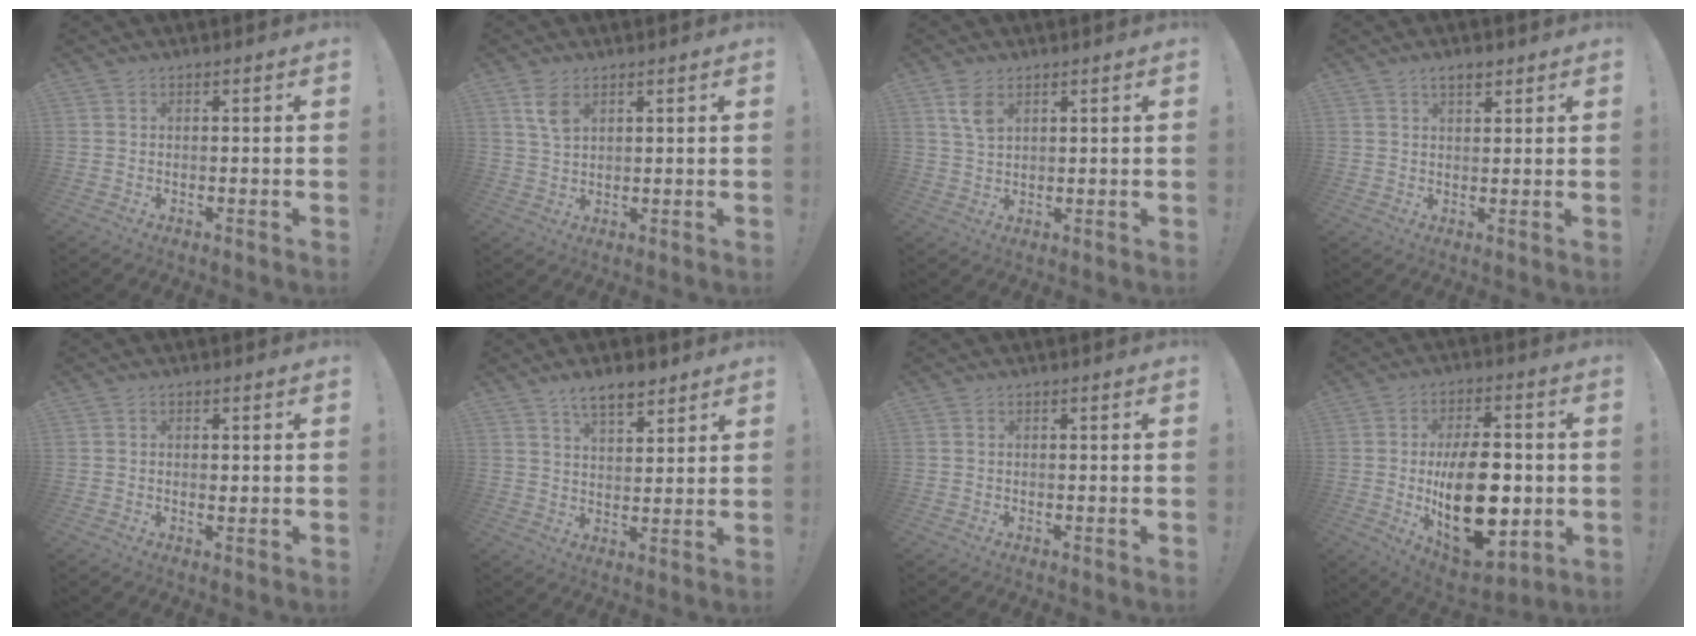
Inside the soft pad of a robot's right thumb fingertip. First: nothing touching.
{"total": 5.4, "force": [2.8, 2.8, 3.6], "torque": [-0.052, -0.014, 0.050]}
{"total": 5.3, "force": [2.7, 2.8, 3.6], "torque": [-0.059, -0.011, 0.050]}
{"total": 3.5, "force": [2.3, 1.6, 2.1], "torque": [-0.031, -0.009, 0.039]}
{"total": 0.9, "force": [0.2, 0.5, 0.7], "torque": [0.001, -0.005, 0.001]}
{"total": 8.0, "force": [6.0, 3.1, 4.4], "torque": [-0.060, -0.031, 0.106]}
{"total": 0.0}
{"total": 23.3, "force": [-2.3, 13.2, 19.1], "torque": [-0.312, -0.011, -0.024]}